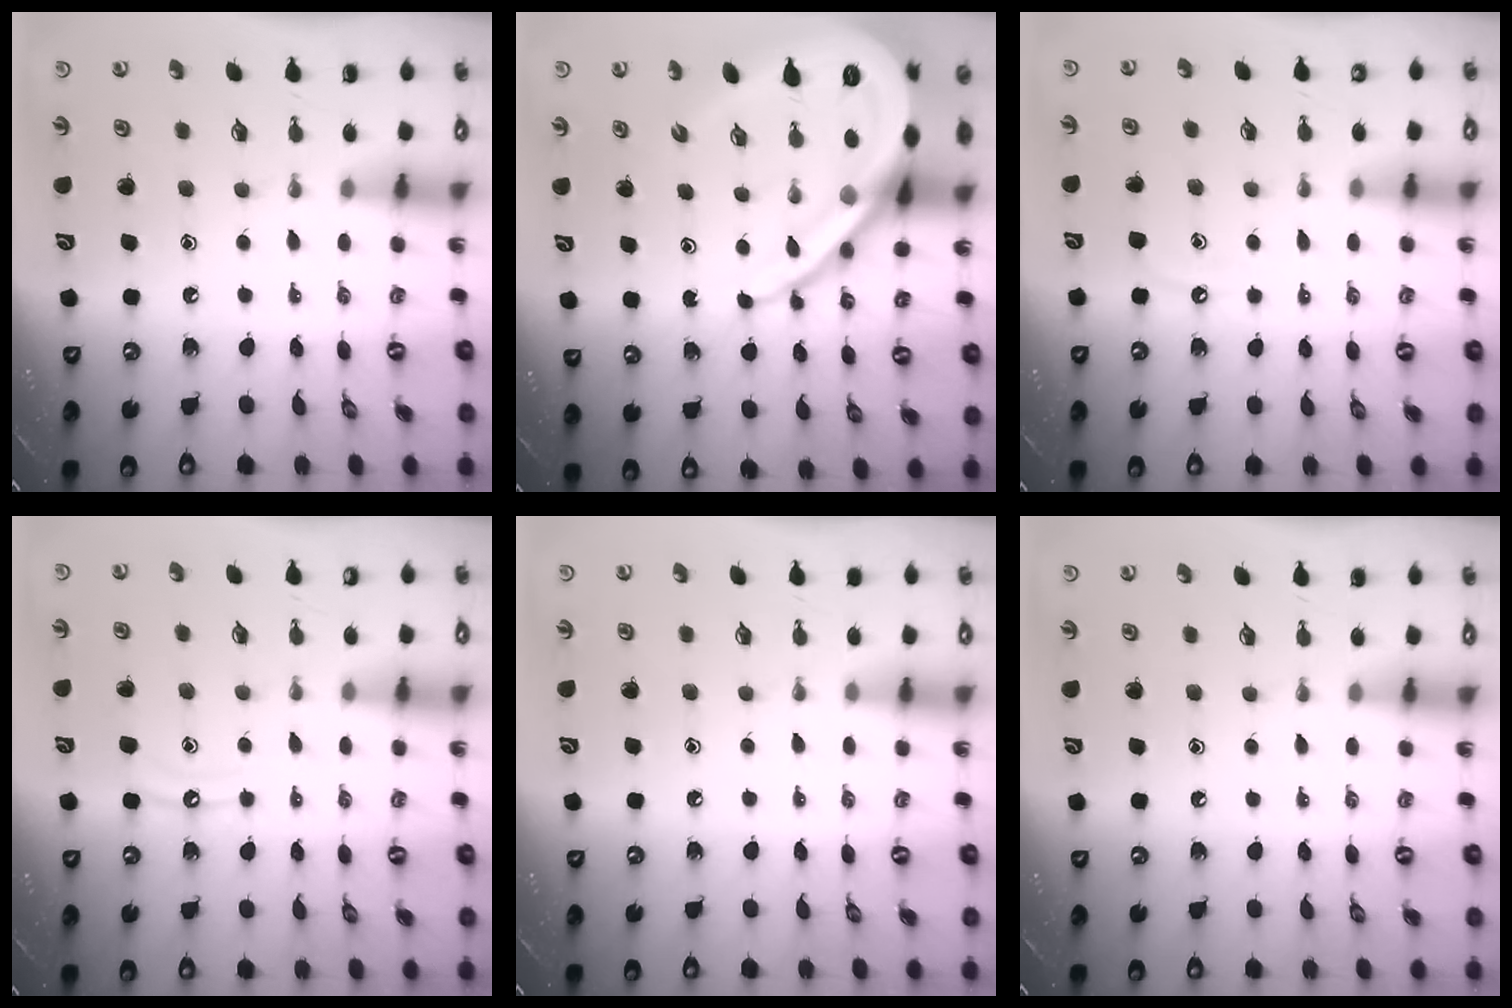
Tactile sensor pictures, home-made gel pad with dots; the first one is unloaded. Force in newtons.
{"total": 19.7, "press": 19.6, "slide": 2.1}
{"total": 4.5, "press": 4.4, "slide": 0.6}
{"total": 6.0, "press": 6.0, "slide": 0.6}
{"total": 4.4, "press": 4.4, "slide": 0.7}
{"total": 0.0}